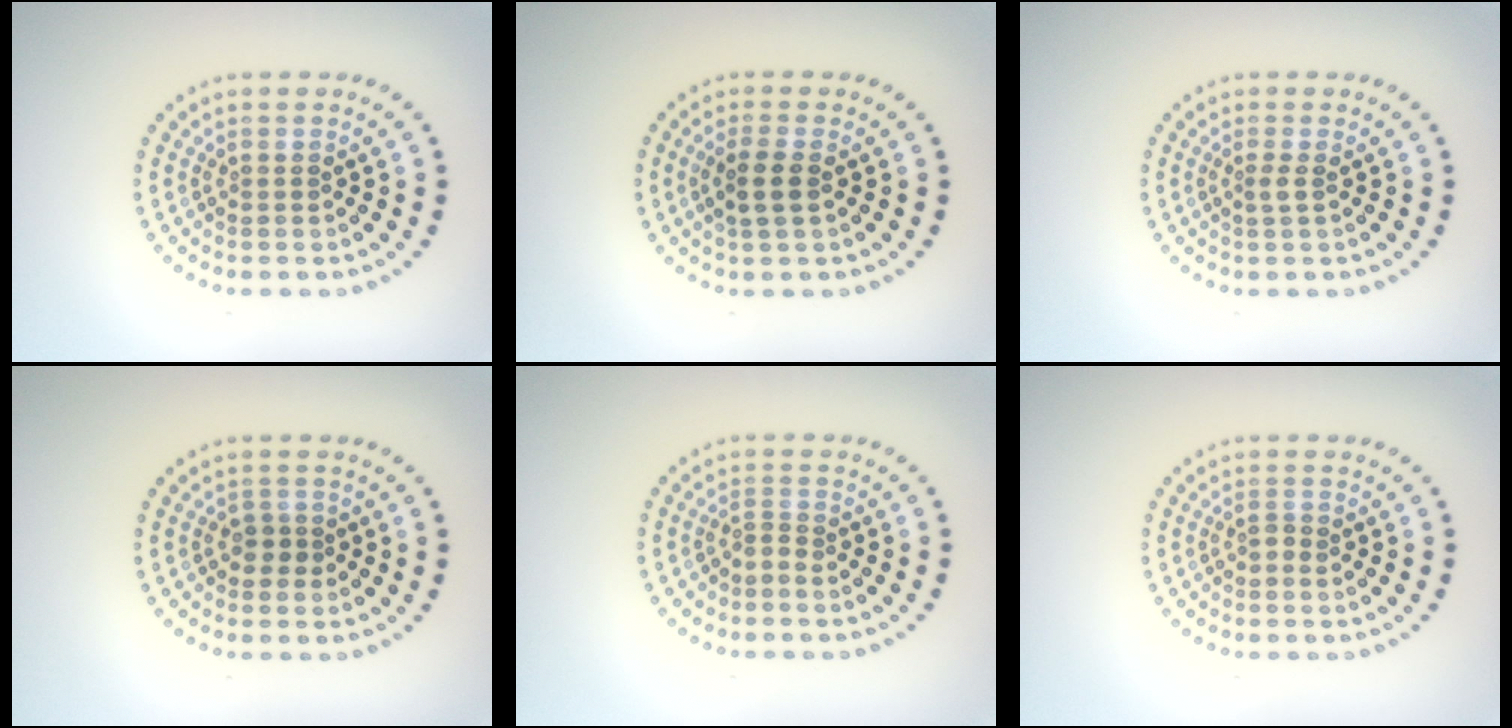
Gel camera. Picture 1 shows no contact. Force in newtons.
{"total": 2.2, "press": 2.1, "slide": 0.6}
{"total": 0.9, "press": 0.6, "slide": 0.7}
{"total": 1.3, "press": 1.1, "slide": 0.6}
{"total": 0.9, "press": 0.3, "slide": 0.9}
{"total": 0.8, "press": 0.5, "slide": 0.6}